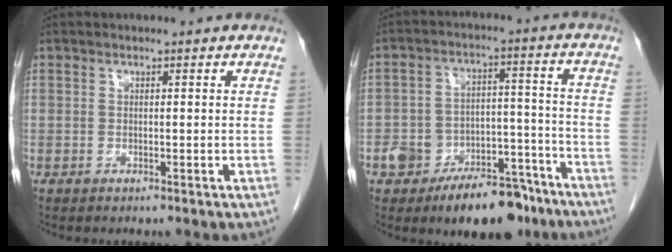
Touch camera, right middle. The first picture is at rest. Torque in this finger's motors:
{"motor_torque": [1.14, -1.00, 0.18, 0.07]}